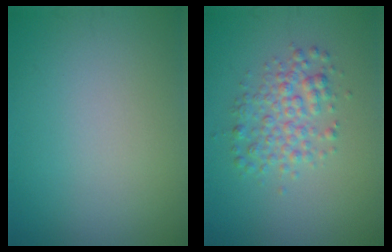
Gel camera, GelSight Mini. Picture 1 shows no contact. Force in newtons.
{"total": 3.2, "press": 3.2, "slide": 0.0}